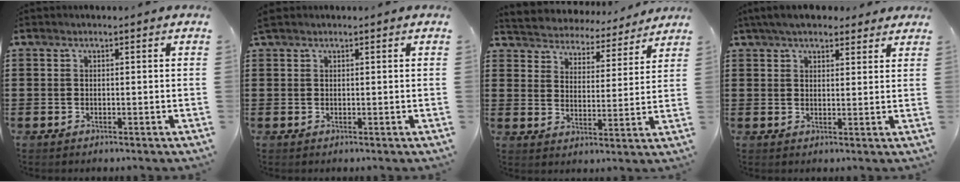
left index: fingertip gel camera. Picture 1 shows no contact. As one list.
[{"total": 0.7, "force": [0.6, 0.3, 0.4], "torque": [-0.009, 0.002, 0.011]}, {"total": 4.4, "force": [4.3, 0.1, -0.7], "torque": [-0.014, -0.039, 0.070]}, {"total": 4.8, "force": [4.2, 1.5, 1.8], "torque": [-0.048, -0.004, 0.079]}]